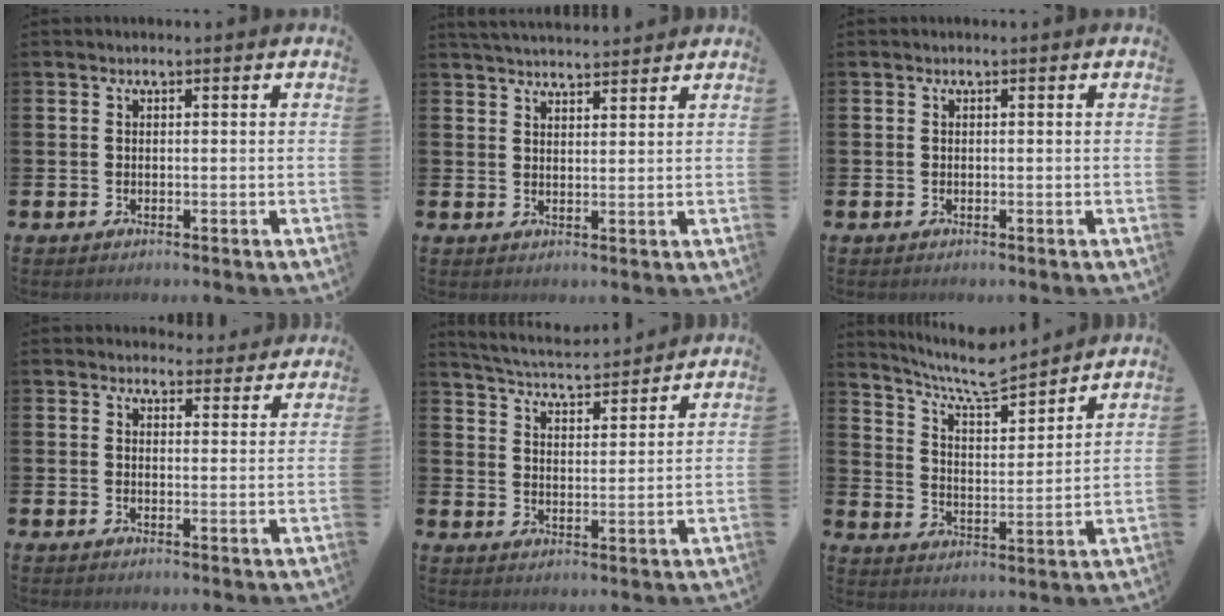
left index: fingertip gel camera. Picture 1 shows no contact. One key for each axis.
{"total": 3.6, "fx": 3.6, "fy": 0.2, "fz": 0.2, "tx": -0.011, "ty": -0.017, "tz": 0.067}
{"total": 0.0}
{"total": 3.2, "fx": 3.0, "fy": 1.0, "fz": -0.1, "tx": 0.008, "ty": -0.016, "tz": 0.052}
{"total": 5.0, "fx": 5.0, "fy": 0.4, "fz": 0.6, "tx": -0.039, "ty": -0.035, "tz": 0.086}
{"total": 8.3, "fx": 7.8, "fy": 1.1, "fz": 2.8, "tx": -0.090, "ty": -0.048, "tz": 0.139}